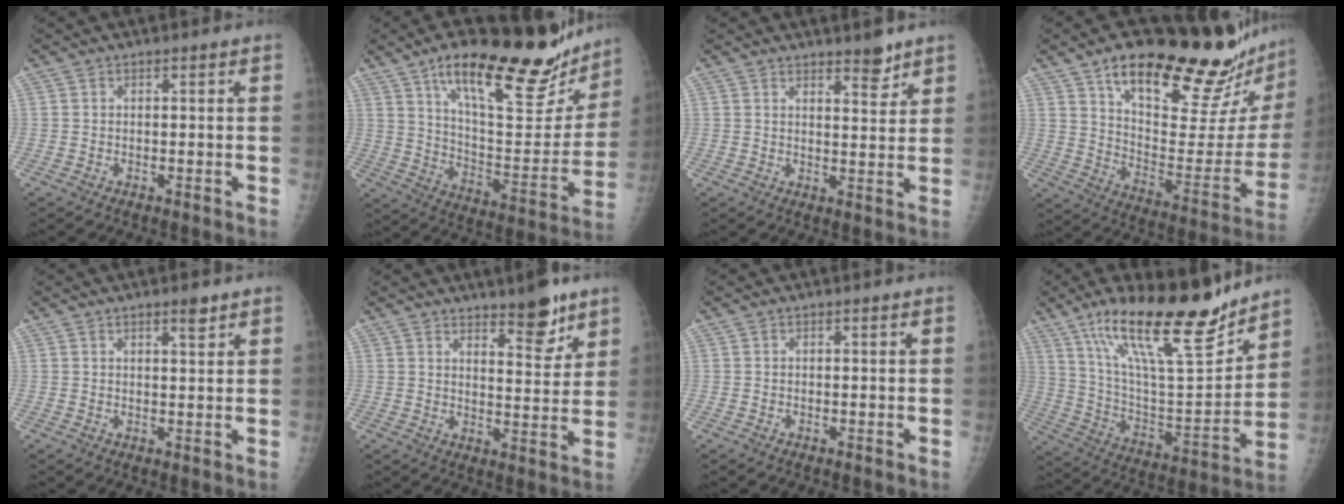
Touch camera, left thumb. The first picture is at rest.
{"total": 27.6, "force": [18.8, 9.0, 18.0], "torque": [-0.222, -0.076, 0.292]}
{"total": 4.2, "force": [3.3, 1.2, 2.2], "torque": [-0.018, -0.027, 0.048]}
{"total": 28.1, "force": [20.9, 7.4, 17.2], "torque": [-0.210, -0.104, 0.306]}
{"total": 2.7, "force": [1.9, 0.7, 1.8], "torque": [-0.021, -0.012, 0.029]}
{"total": 8.3, "force": [6.0, 2.6, 5.1], "torque": [-0.048, -0.045, 0.089]}
{"total": 0.0}
{"total": 24.6, "force": [17.4, 6.3, 16.3], "torque": [-0.243, -0.077, 0.300]}